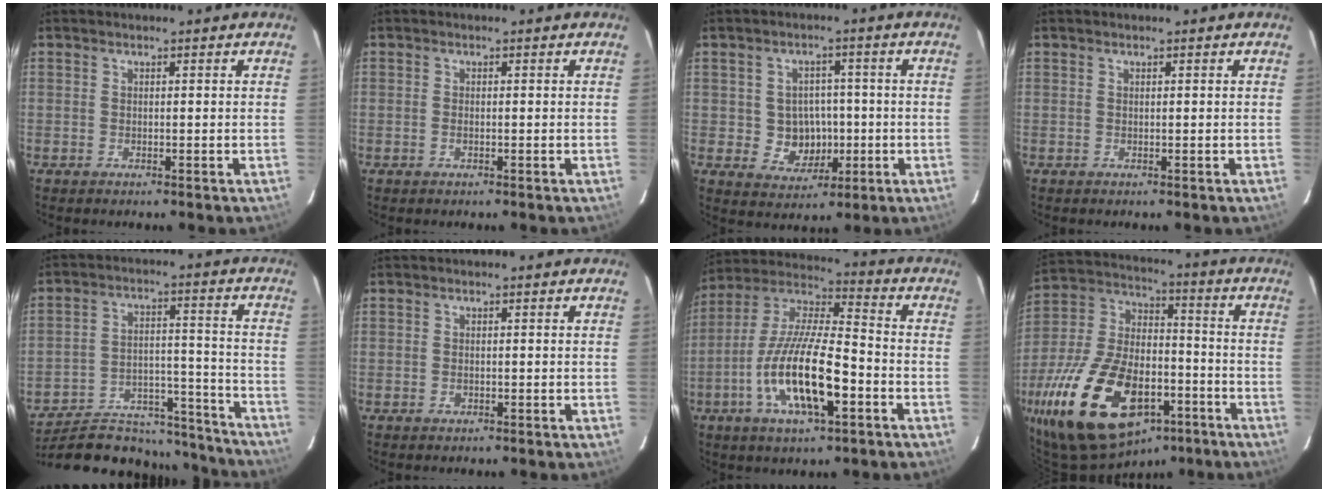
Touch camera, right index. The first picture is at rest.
{"total": 0.7, "force": [-0.3, 0.4, 0.5], "torque": [-0.012, 0.000, -0.006]}
{"total": 7.0, "force": [-0.9, 6.4, 2.5], "torque": [-0.057, 0.015, 0.004]}
{"total": 0.0}
{"total": 26.1, "force": [-22.5, 9.4, 9.2], "torque": [-0.173, 0.024, -0.296]}
{"total": 0.9, "force": [-0.4, 0.7, 0.4], "torque": [-0.006, 0.000, -0.005]}
{"total": 17.8, "force": [-6.3, 5.2, 15.8], "torque": [-0.318, -0.013, -0.120]}
{"total": 27.8, "force": [-14.5, 14.2, 18.9], "torque": [-0.375, -0.006, -0.229]}